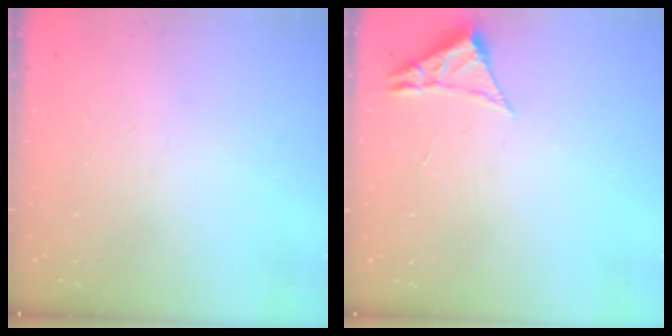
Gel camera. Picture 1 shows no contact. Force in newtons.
{"total": 2.3, "press": 2.3, "slide": 0.4}